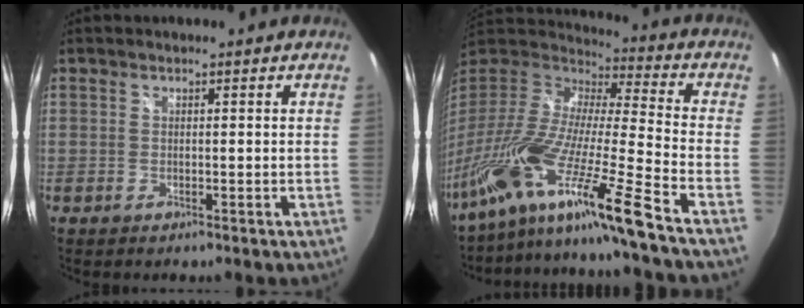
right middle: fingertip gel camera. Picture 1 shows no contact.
{"total": 25.7, "force": [-18.1, -0.6, 18.2], "torque": [-0.300, -0.073, -0.327]}